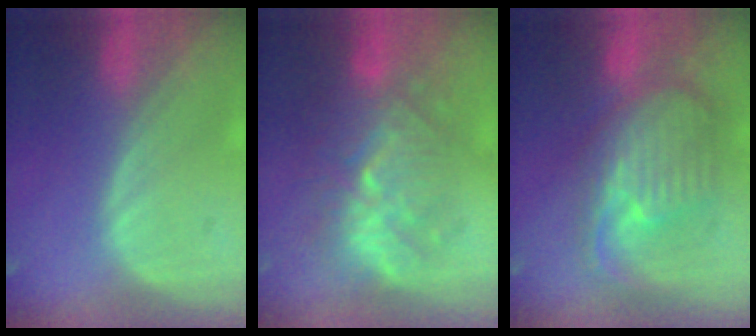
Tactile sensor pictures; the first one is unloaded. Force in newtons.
{"total": 9.5, "press": 9.0, "slide": 3.0}
{"total": 10.6, "press": 9.5, "slide": 4.8}